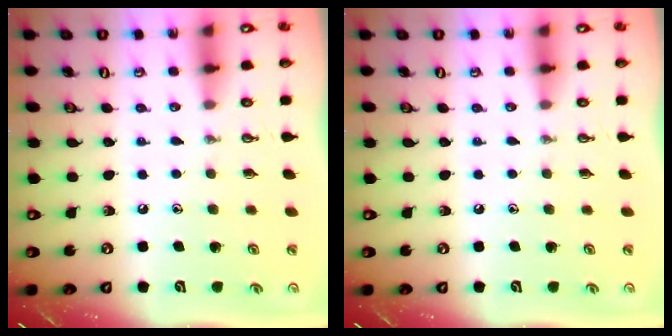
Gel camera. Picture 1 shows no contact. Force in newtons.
{"total": 0.0}